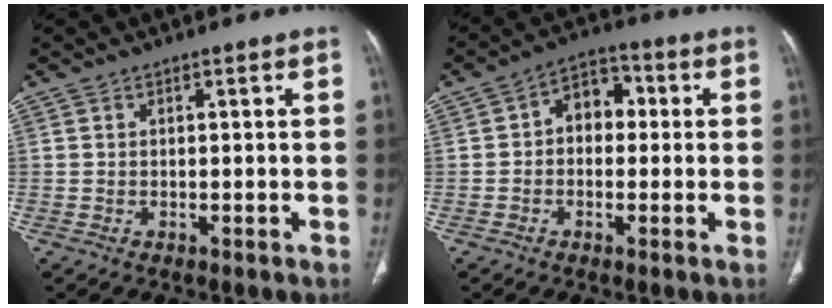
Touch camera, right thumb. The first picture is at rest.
{"total": 7.2, "force": [0.5, 5.2, 5.0], "torque": [-0.045, 0.025, -0.003]}